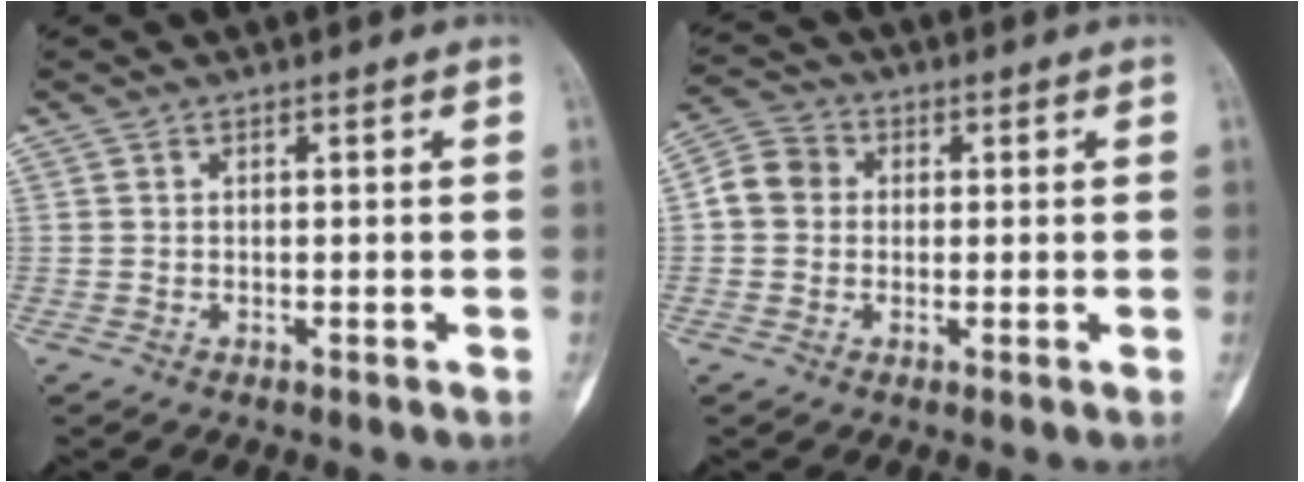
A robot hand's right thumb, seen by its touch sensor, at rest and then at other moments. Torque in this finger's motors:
{"motor_torque": [0.32, 1.51, 0.10, -0.14, -0.02]}